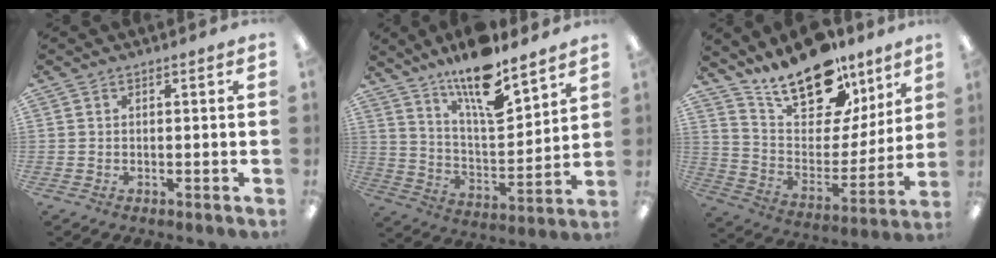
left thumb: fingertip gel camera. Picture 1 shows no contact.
{"total": 15.7, "force": [12.2, 4.4, 8.9], "torque": [-0.157, -0.080, 0.206]}
{"total": 20.7, "force": [15.8, 9.5, 9.4], "torque": [-0.161, -0.107, 0.283]}